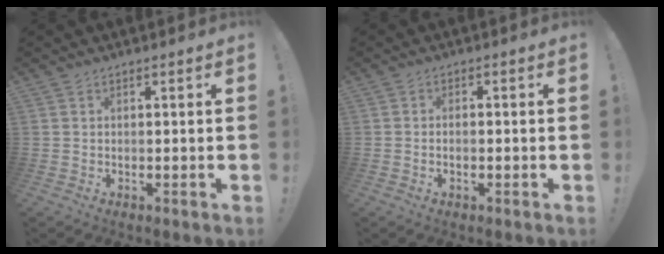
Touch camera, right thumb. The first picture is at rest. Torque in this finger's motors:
{"motor_torque": [0.05, -0.20, -0.27, 0.27, -0.02]}